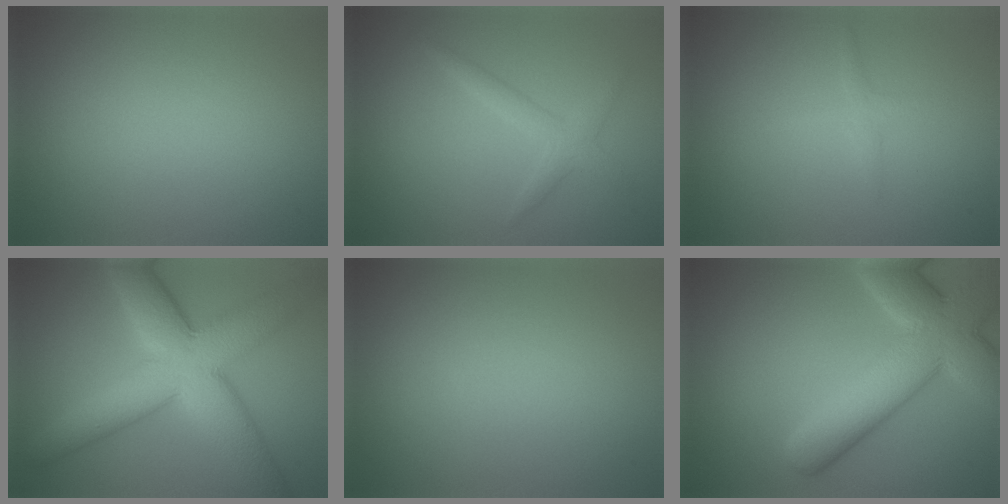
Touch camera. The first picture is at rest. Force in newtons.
{"total": 1.8, "press": 1.8, "slide": 0.1}
{"total": 1.1, "press": 1.1, "slide": 0.0}
{"total": 10.7, "press": 10.7, "slide": 0.5}
{"total": 0.0}
{"total": 9.9, "press": 9.9, "slide": 0.8}